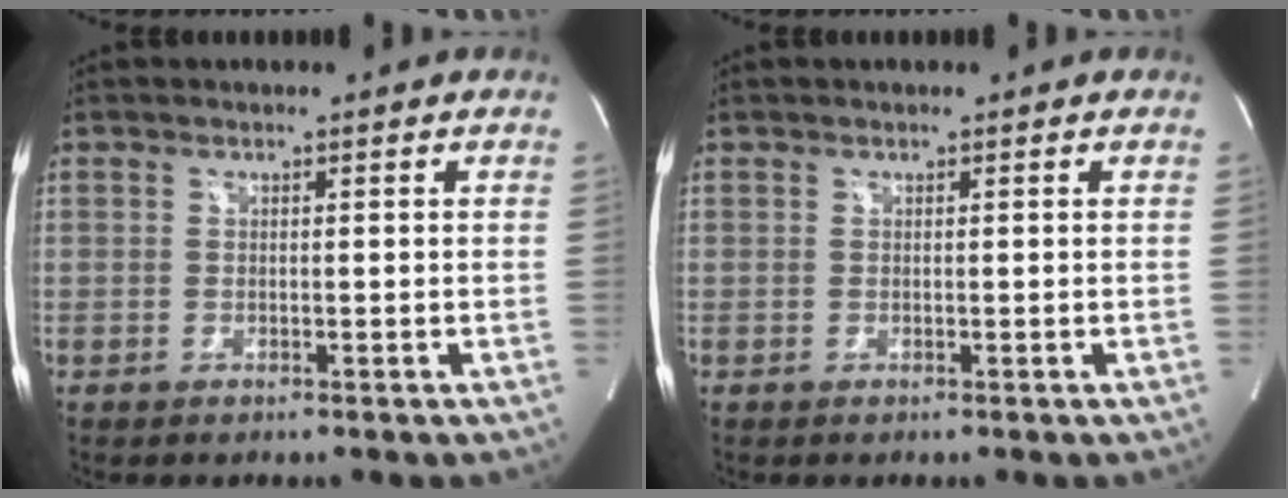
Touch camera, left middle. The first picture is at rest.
{"total": 0.0}